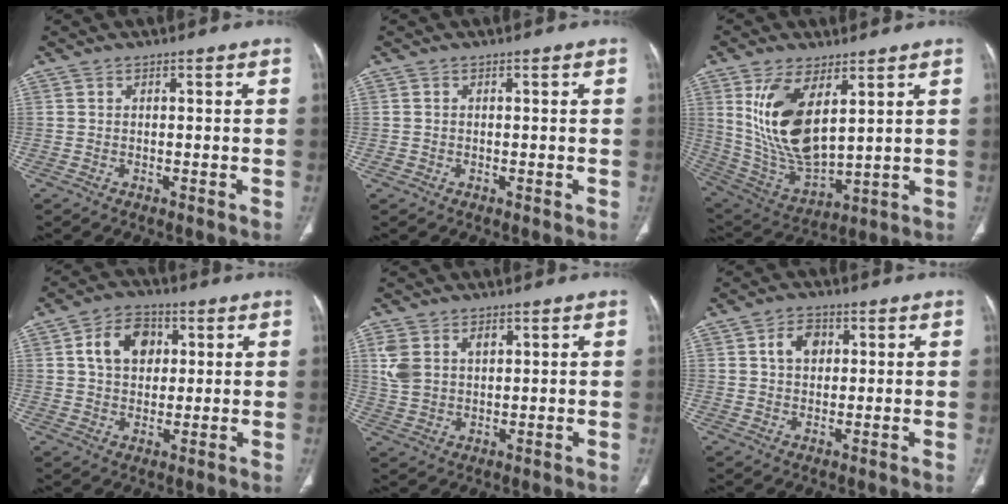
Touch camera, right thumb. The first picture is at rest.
{"total": 0.8, "force": [-0.2, 0.7, 0.2], "torque": [-0.003, 0.002, -0.004]}
{"total": 16.3, "force": [5.7, 7.6, 13.2], "torque": [-0.249, -0.027, 0.133]}
{"total": 9.4, "force": [2.6, 6.9, 5.9], "torque": [-0.074, 0.002, 0.041]}
{"total": 7.2, "force": [2.7, 4.9, 4.6], "torque": [-0.086, 0.000, 0.062]}
{"total": 5.1, "force": [1.5, 3.7, 3.2], "torque": [-0.041, 0.003, 0.024]}